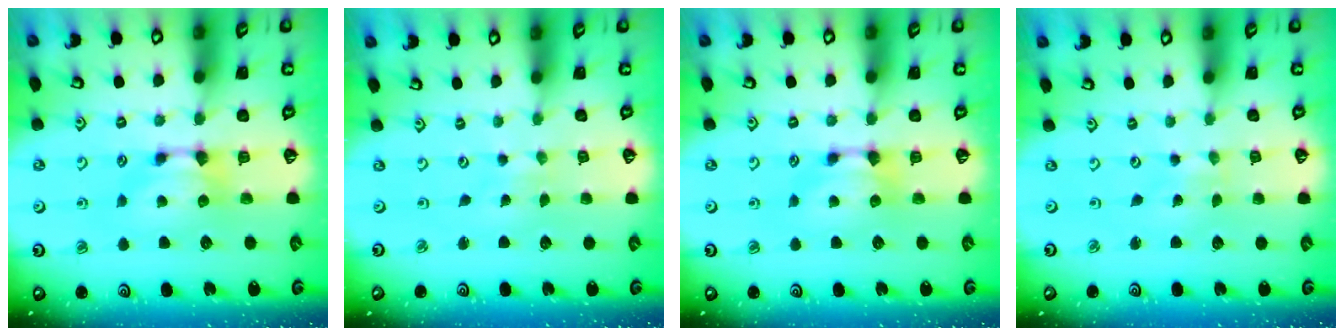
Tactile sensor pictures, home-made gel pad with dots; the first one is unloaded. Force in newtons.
{"total": 5.0, "press": 5.0, "slide": 0.2}
{"total": 0.0}
{"total": 5.1, "press": 5.1, "slide": 0.2}